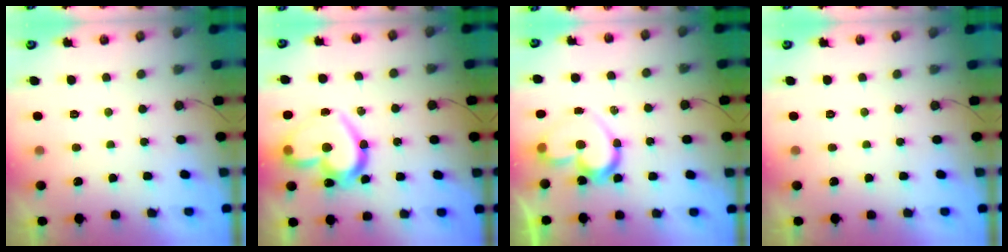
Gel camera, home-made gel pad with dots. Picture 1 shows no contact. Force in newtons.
{"total": 23.3, "press": 23.2, "slide": 2.0}
{"total": 14.7, "press": 14.6, "slide": 1.1}
{"total": 0.0}